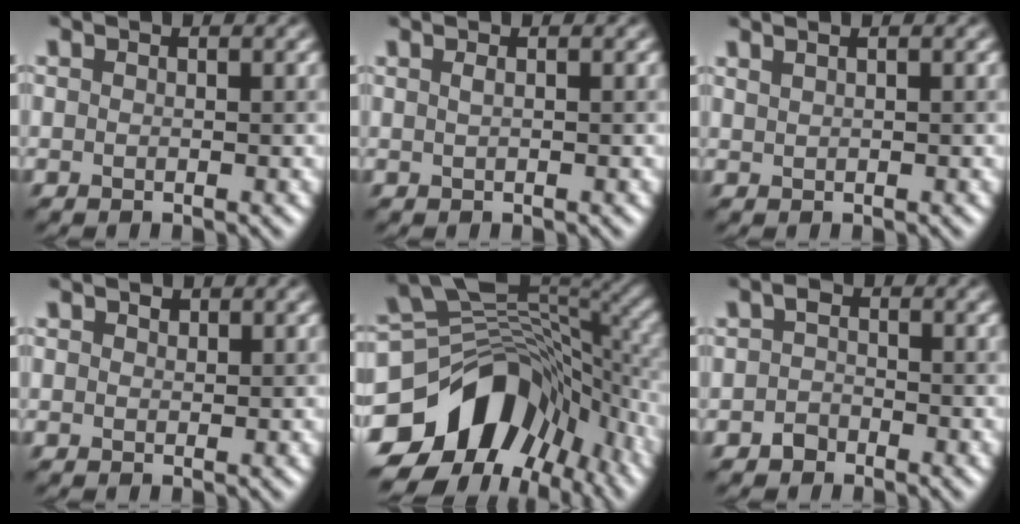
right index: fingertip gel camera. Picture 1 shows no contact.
{"total": 0.7, "force": [0.2, 0.3, 0.6], "torque": [-0.004, 0.000, 0.000]}
{"total": 1.7, "force": [1.1, 0.7, 1.0], "torque": [-0.011, 0.000, 0.011]}
{"total": 0.7, "force": [0.5, 0.5, 0.2], "torque": [-0.004, 0.000, 0.008]}
{"total": 14.8, "force": [-6.0, 10.1, 9.0], "torque": [-0.155, -0.008, -0.095]}
{"total": 1.5, "force": [-0.9, 1.1, 0.4], "torque": [-0.002, 0.004, -0.020]}